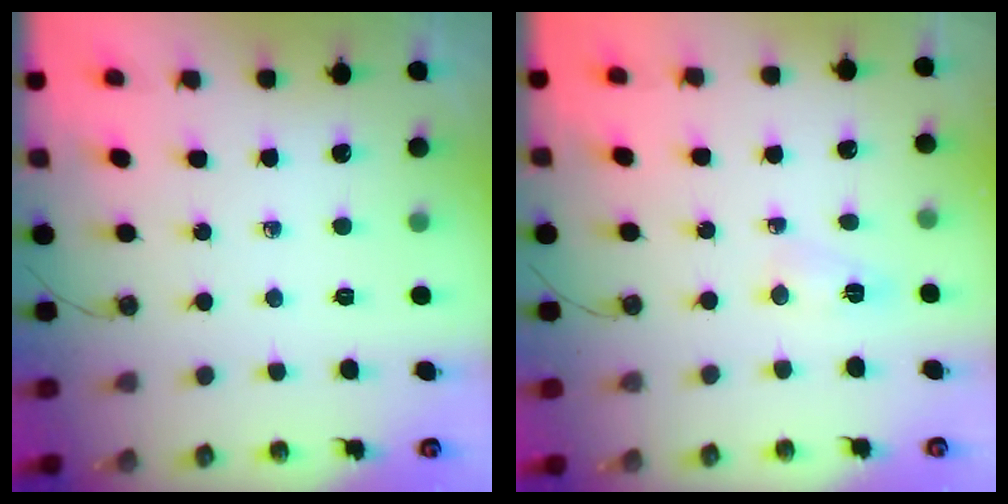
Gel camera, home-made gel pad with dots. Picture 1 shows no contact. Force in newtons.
{"total": 4.3, "press": 3.6, "slide": 2.5}